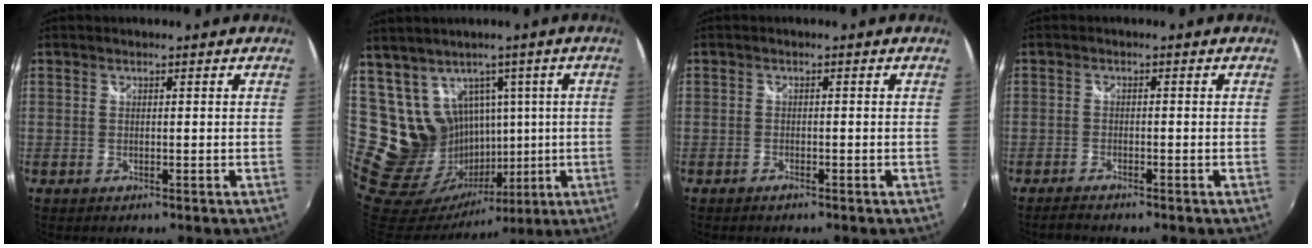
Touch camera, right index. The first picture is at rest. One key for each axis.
{"total": 16.5, "fx": 6.5, "fy": 14.3, "fz": 5.0, "tx": -0.125, "ty": 0.019, "tz": 0.155}
{"total": 1.1, "fx": -0.9, "fy": 0.4, "fz": 0.3, "tx": -0.008, "ty": -0.003, "tz": -0.019}
{"total": 2.5, "fx": -2.3, "fy": 0.4, "fz": 0.9, "tx": -0.027, "ty": -0.010, "tz": -0.043}